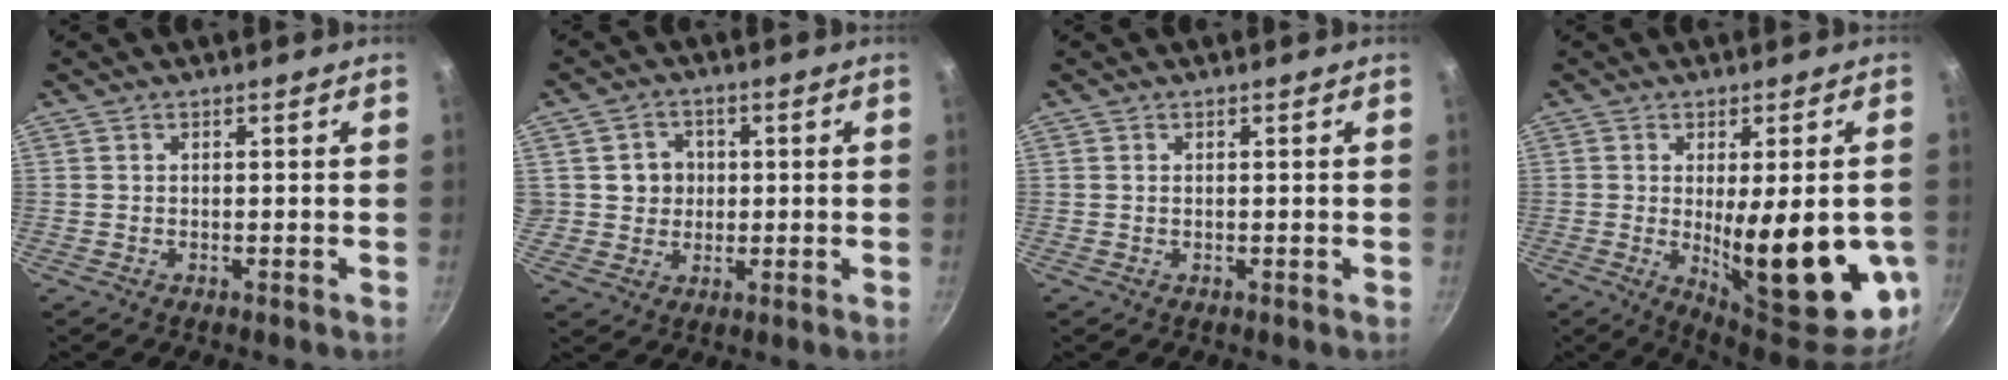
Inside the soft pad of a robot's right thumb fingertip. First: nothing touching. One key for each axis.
{"total": 5.6, "fx": 0.8, "fy": 5.2, "fz": 1.8, "tx": 0.005, "ty": 0.006, "tz": 0.013}
{"total": 0.0}
{"total": 21.7, "fx": -3.6, "fy": 7.1, "fz": 20.2, "tx": -0.244, "ty": -0.032, "tz": -0.031}